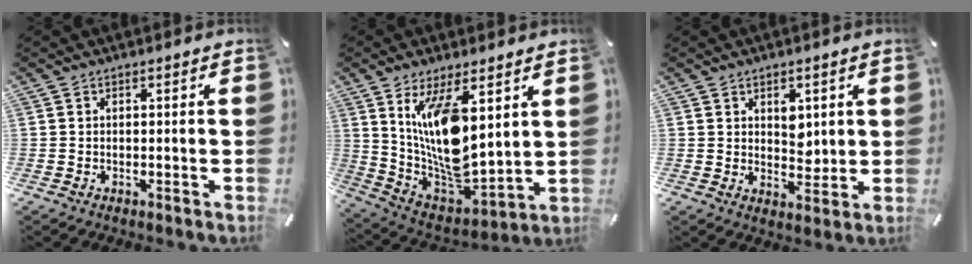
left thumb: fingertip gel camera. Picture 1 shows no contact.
{"total": 15.2, "force": [7.0, 6.6, 11.8], "torque": [-0.252, -0.055, 0.124]}
{"total": 4.8, "force": [2.3, 3.6, 2.2], "torque": [-0.011, -0.016, 0.034]}